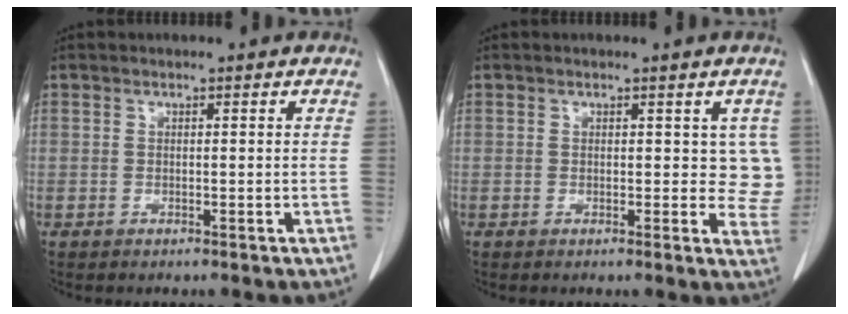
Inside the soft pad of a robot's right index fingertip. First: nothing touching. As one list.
[{"total": 4.3, "force": [1.2, 2.8, 3.0], "torque": [-0.002, -0.005, 0.009]}]